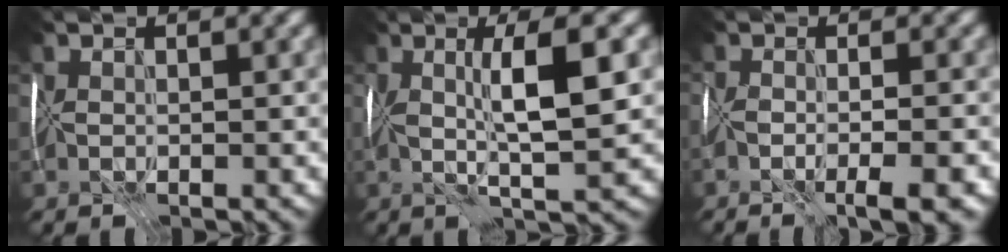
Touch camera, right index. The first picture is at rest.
{"total": 6.5, "force": [0.9, 1.1, 6.4], "torque": [-0.106, 0.007, 0.014]}
{"total": 5.1, "force": [-2.8, 1.2, 4.1], "torque": [-0.050, -0.003, -0.041]}